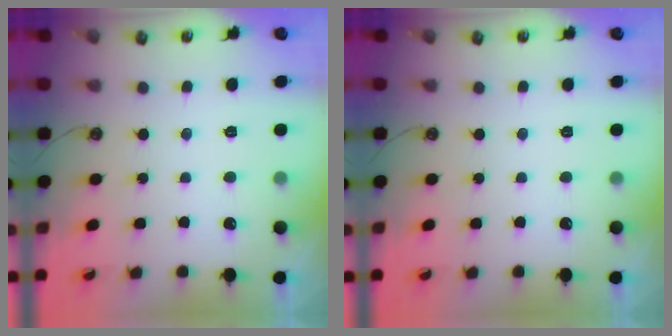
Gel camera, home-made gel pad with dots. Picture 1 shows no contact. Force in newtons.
{"total": 0.0}